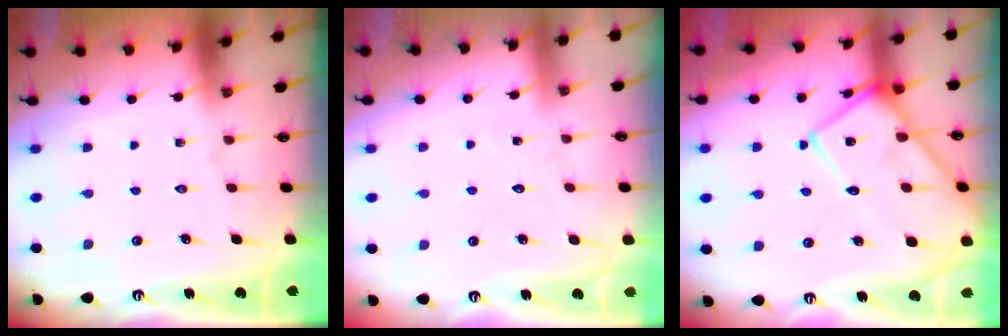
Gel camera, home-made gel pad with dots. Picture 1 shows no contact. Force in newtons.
{"total": 4.6, "press": 4.6, "slide": 0.3}
{"total": 16.1, "press": 16.0, "slide": 1.4}